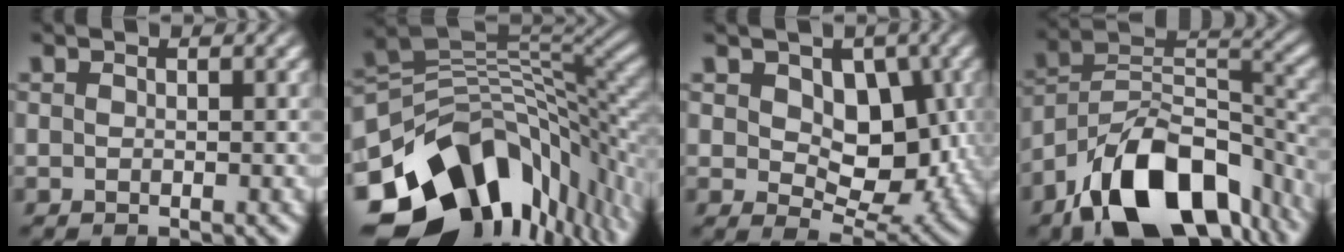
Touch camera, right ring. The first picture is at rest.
{"total": 21.6, "force": [-6.2, 14.1, 15.2], "torque": [-0.243, -0.048, -0.071]}
{"total": 8.2, "force": [1.8, 5.7, 5.6], "torque": [-0.063, -0.019, 0.043]}
{"total": 15.4, "force": [-7.0, 9.0, 10.3], "torque": [-0.157, -0.031, -0.098]}